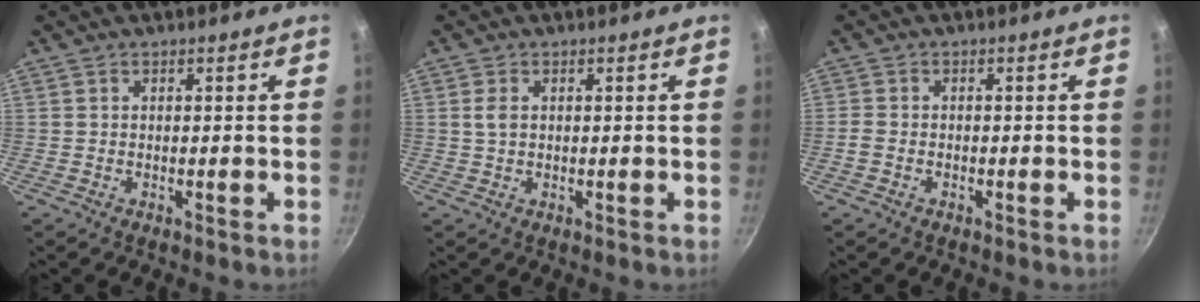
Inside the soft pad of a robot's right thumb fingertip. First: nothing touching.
{"total": 2.3, "force": [0.5, 1.5, 1.7], "torque": [-0.035, 0.000, 0.010]}
{"total": 1.8, "force": [-0.9, 1.2, 1.1], "torque": [-0.033, 0.007, -0.021]}